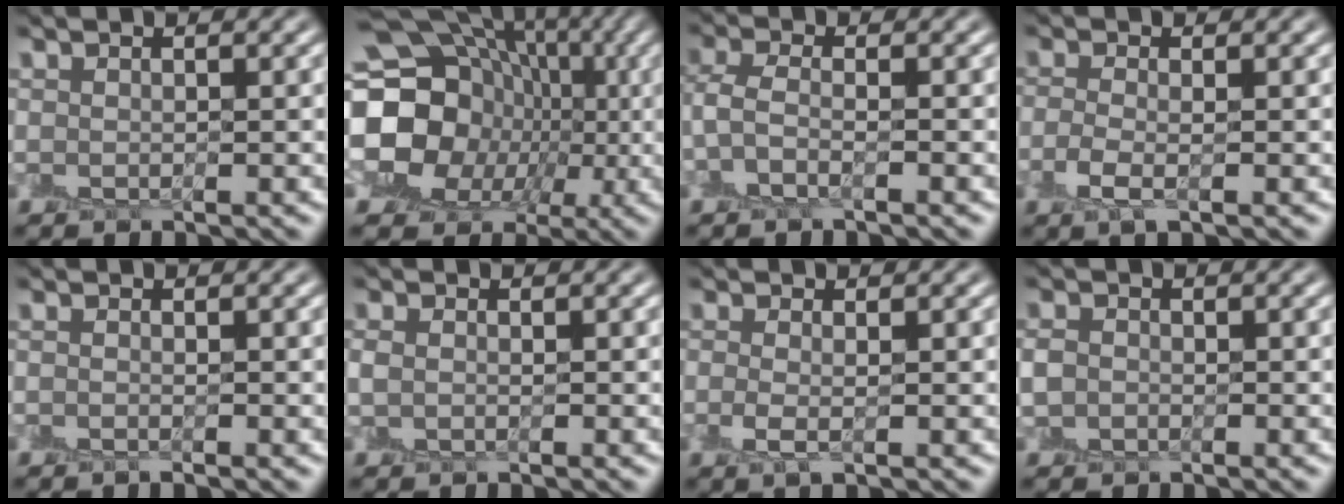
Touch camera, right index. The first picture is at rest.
{"total": 19.5, "force": [-0.4, 17.6, 8.4], "torque": [-0.184, 0.006, -0.043]}
{"total": 1.9, "force": [-0.7, 0.8, 1.5], "torque": [-0.041, 0.005, -0.019]}
{"total": 2.1, "force": [-0.6, 0.8, 1.9], "torque": [-0.045, -0.008, -0.012]}
{"total": 0.7, "force": [-0.2, 0.2, 0.6], "torque": [-0.009, -0.002, -0.008]}
{"total": 0.6, "force": [0.1, 0.5, 0.3], "torque": [-0.010, 0.001, 0.003]}
{"total": 1.7, "force": [-0.2, 0.6, 1.6], "torque": [-0.033, -0.002, -0.004]}
{"total": 1.4, "force": [-0.1, 1.3, 0.5], "torque": [-0.008, 0.003, -0.004]}